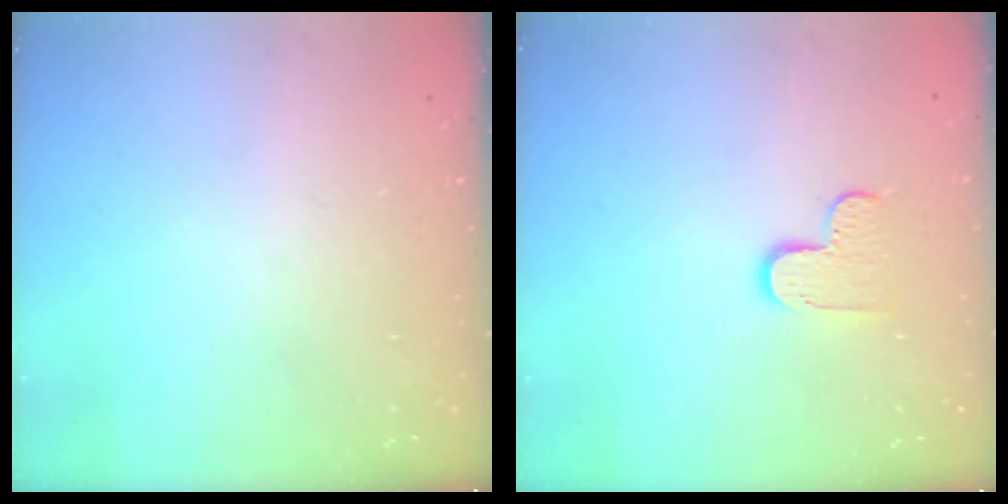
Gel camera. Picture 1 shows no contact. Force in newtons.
{"total": 6.3, "press": 6.3, "slide": 0.4}